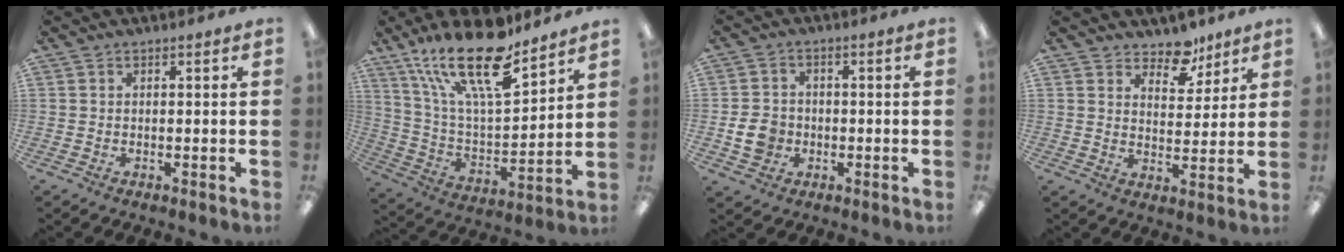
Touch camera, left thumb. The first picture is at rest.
{"total": 22.8, "force": [15.6, 7.6, 14.8], "torque": [-0.275, -0.091, 0.269]}
{"total": 6.5, "force": [-1.5, 5.5, 3.2], "torque": [-0.059, 0.008, -0.025]}
{"total": 8.2, "force": [6.3, 4.5, 2.6], "torque": [-0.026, -0.040, 0.112]}